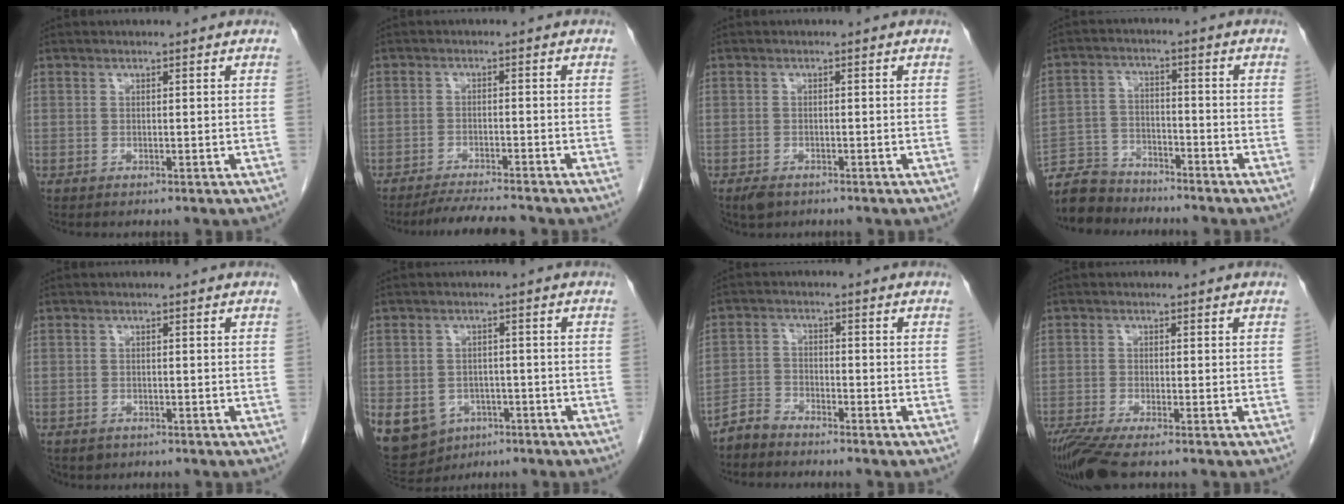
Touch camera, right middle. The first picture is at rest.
{"total": 5.8, "force": [-5.5, 0.3, 1.9], "torque": [-0.030, -0.015, -0.091]}
{"total": 2.1, "force": [-1.5, 1.2, 0.9], "torque": [-0.019, -0.001, -0.019]}
{"total": 8.4, "force": [-7.8, 3.0, 0.6], "torque": [-0.018, 0.001, -0.146]}
{"total": 2.2, "force": [-1.6, 1.5, 0.2], "torque": [-0.007, 0.001, -0.025]}
{"total": 18.5, "force": [-8.3, 14.8, 7.4], "torque": [-0.231, -0.001, -0.105]}
{"total": 3.3, "force": [-3.2, 0.8, -0.1], "torque": [0.004, -0.005, -0.066]}
{"total": 6.1, "force": [-4.7, 0.3, 3.9], "torque": [-0.072, -0.019, -0.086]}